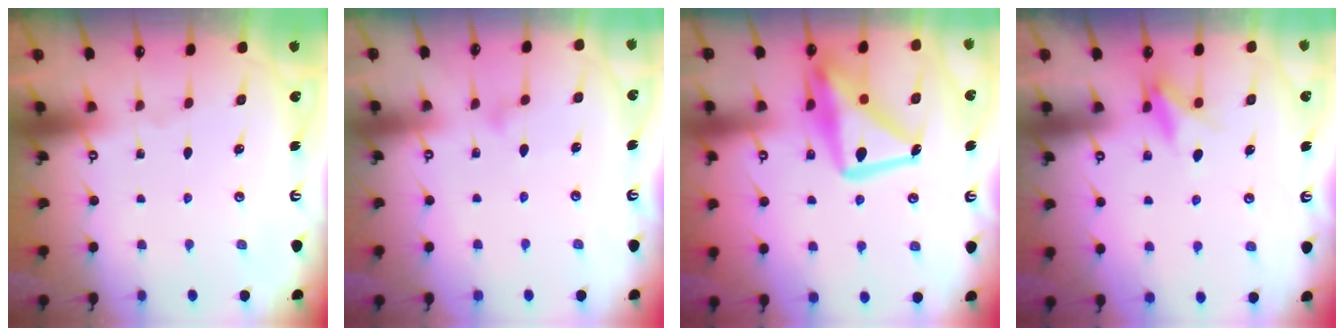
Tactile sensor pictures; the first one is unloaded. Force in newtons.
{"total": 7.3, "press": 7.2, "slide": 0.7}
{"total": 18.9, "press": 18.8, "slide": 1.9}
{"total": 8.4, "press": 8.3, "slide": 1.5}